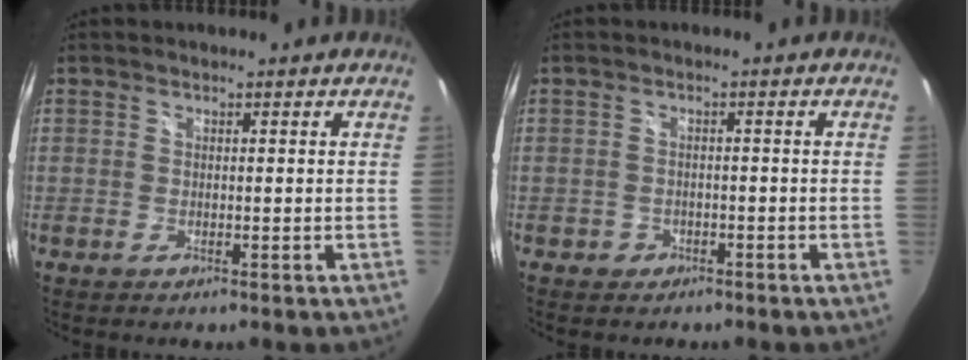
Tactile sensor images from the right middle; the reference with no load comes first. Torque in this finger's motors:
{"motor_torque": [-0.25, -0.01, -0.05, -0.01]}